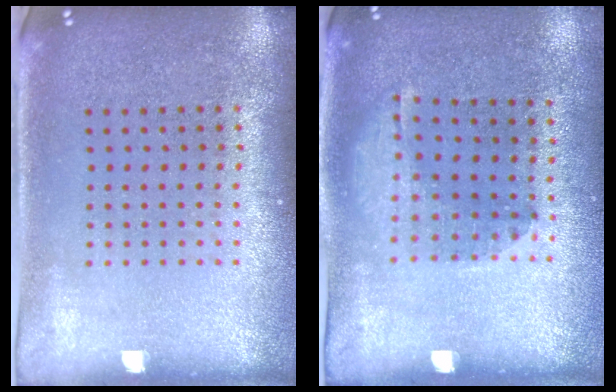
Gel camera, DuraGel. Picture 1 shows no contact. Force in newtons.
{"total": 1.3, "press": 0.8, "slide": 1.0}